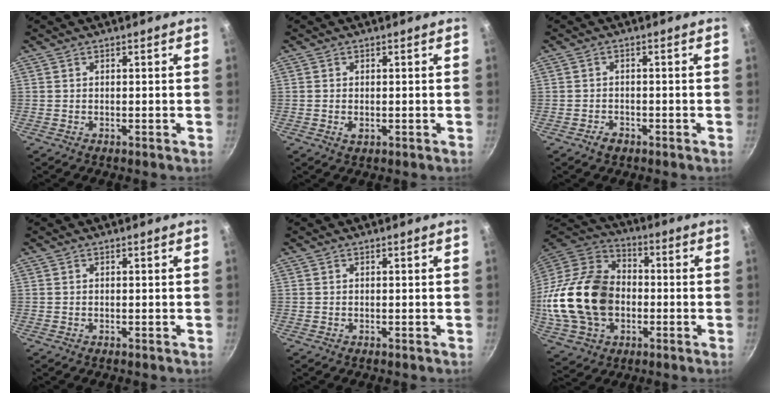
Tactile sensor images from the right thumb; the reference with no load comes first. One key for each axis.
{"total": 1.6, "fx": -0.3, "fy": 1.0, "fz": 1.2, "tx": -0.021, "ty": -0.002, "tz": -0.004}
{"total": 2.2, "fx": -1.5, "fy": 1.4, "fz": 1.0, "tx": -0.013, "ty": 0.015, "tz": -0.024}
{"total": 0.0}
{"total": 0.0}
{"total": 23.9, "fx": -2.4, "fy": 17.2, "fz": 16.4, "tx": -0.300, "ty": 0.035, "tz": -0.040}